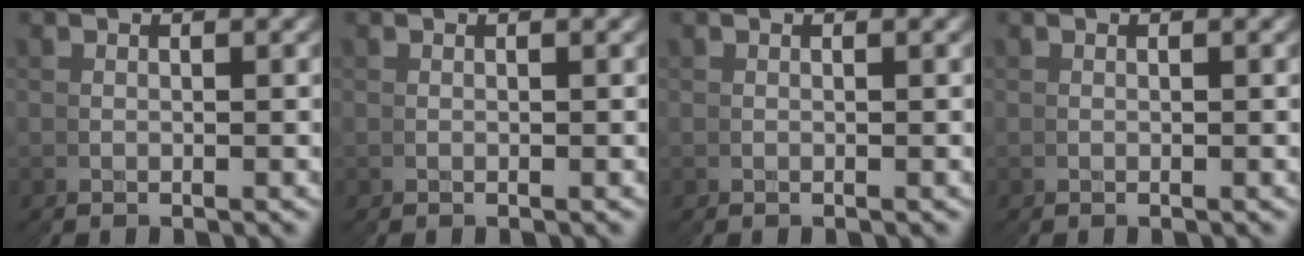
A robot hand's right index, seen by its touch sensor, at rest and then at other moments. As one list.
[{"total": 0.0}, {"total": 0.0}, {"total": 0.0}]